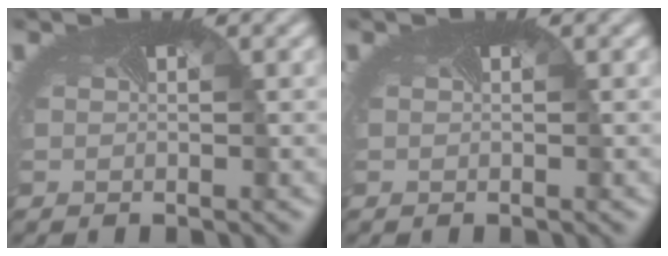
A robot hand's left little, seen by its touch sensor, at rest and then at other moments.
{"total": 0.0}